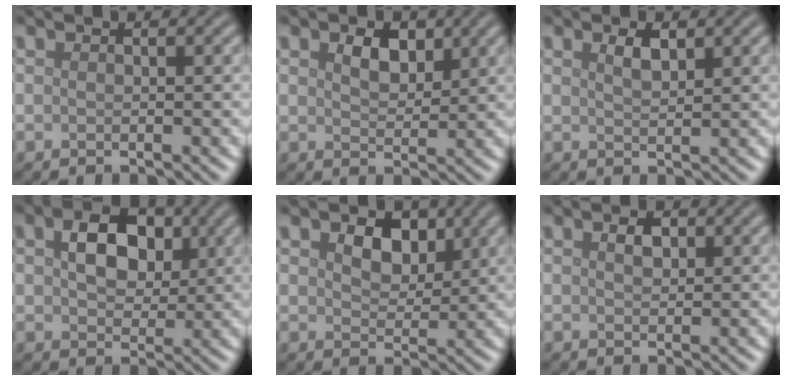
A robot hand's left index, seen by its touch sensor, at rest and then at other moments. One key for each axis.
{"total": 2.5, "fx": 1.2, "fy": 1.5, "fz": 1.5, "tx": -0.031, "ty": 0.001, "tz": 0.020}
{"total": 1.6, "fx": 1.0, "fy": 0.6, "fz": 1.1, "tx": -0.023, "ty": 0.001, "tz": 0.020}
{"total": 5.3, "fx": 1.5, "fy": 3.5, "fz": 3.6, "tx": -0.066, "ty": 0.004, "tz": 0.015}
{"total": 3.8, "fx": 1.5, "fy": 2.6, "fz": 2.4, "tx": -0.048, "ty": -0.001, "tz": 0.018}
{"total": 1.5, "fx": 0.5, "fy": 0.9, "fz": 1.0, "tx": -0.018, "ty": 0.002, "tz": 0.009}